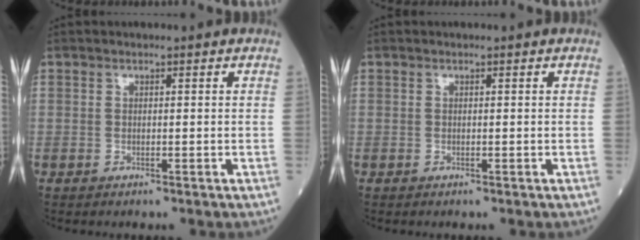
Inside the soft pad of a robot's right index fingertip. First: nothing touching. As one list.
[{"total": 0.0}]